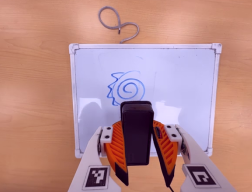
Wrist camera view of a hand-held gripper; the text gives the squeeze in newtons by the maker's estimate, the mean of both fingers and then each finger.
{"total": 7.9, "left": 6.4, "right": 9.3}